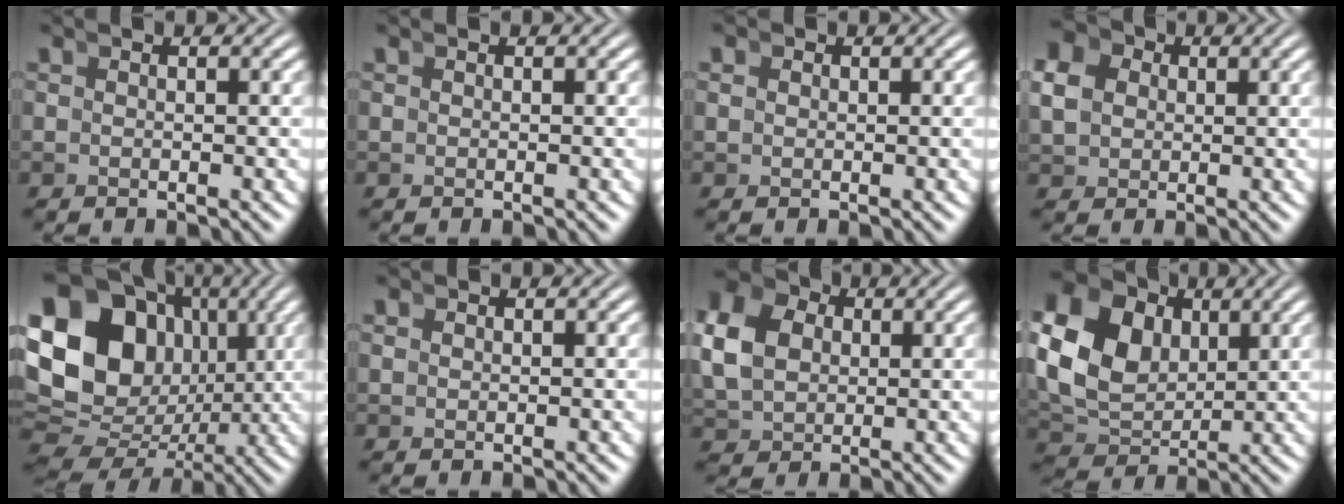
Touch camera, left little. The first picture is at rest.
{"total": 0.0}
{"total": 0.7, "force": [0.3, 0.7, 0.2], "torque": [-0.005, -0.007, 0.010]}
{"total": 5.5, "force": [2.0, 4.4, 2.6], "torque": [-0.057, 0.002, 0.035]}
{"total": 19.0, "force": [1.0, 15.4, 11.0], "torque": [-0.239, -0.048, 0.031]}
{"total": 0.0}
{"total": 9.5, "force": [2.8, 7.6, 4.9], "torque": [-0.103, 0.015, 0.038]}
{"total": 15.1, "force": [4.0, 12.4, 7.6], "torque": [-0.156, 0.007, 0.050]}